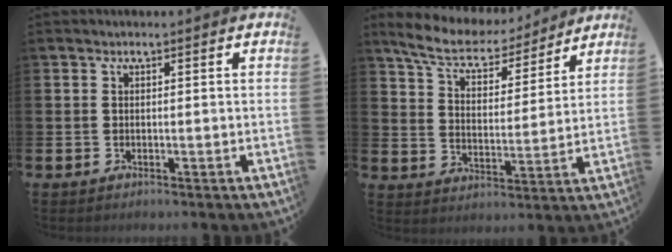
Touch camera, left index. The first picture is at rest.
{"total": 8.1, "force": [7.4, 1.9, 2.7], "torque": [-0.086, -0.048, 0.130]}